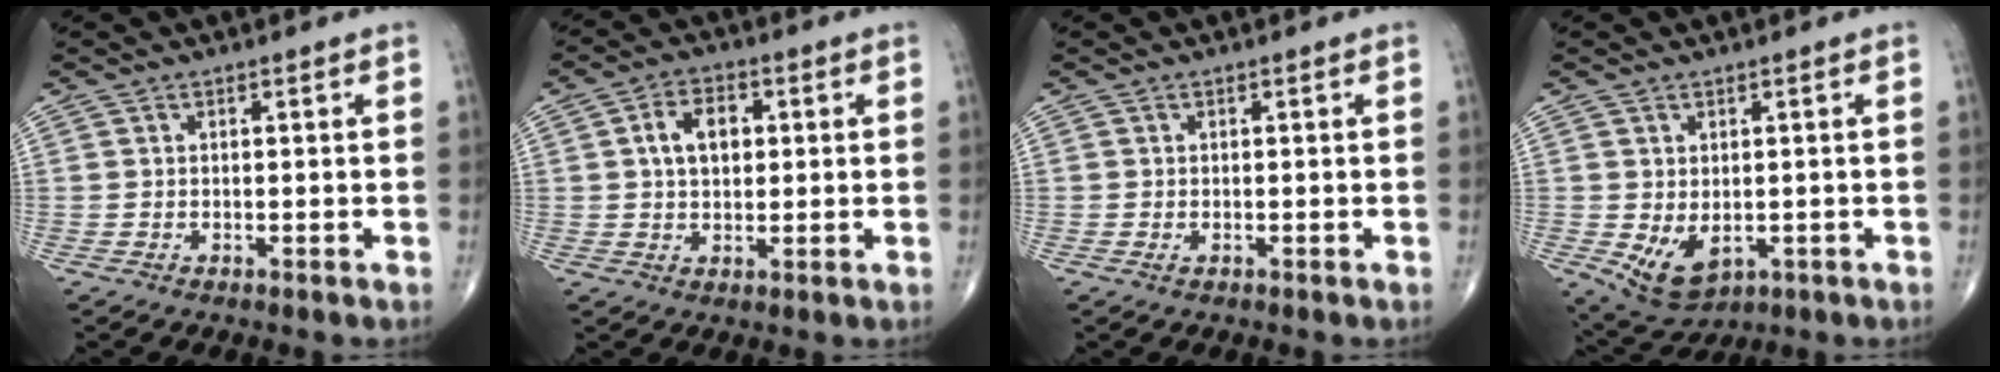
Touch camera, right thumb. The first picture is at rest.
{"total": 7.0, "force": [1.4, 4.6, 5.2], "torque": [-0.075, 0.008, 0.021]}
{"total": 0.5, "force": [-0.2, 0.3, 0.4], "torque": [-0.007, -0.001, -0.003]}
{"total": 7.1, "force": [-1.2, 4.6, 5.3], "torque": [-0.082, -0.011, -0.002]}